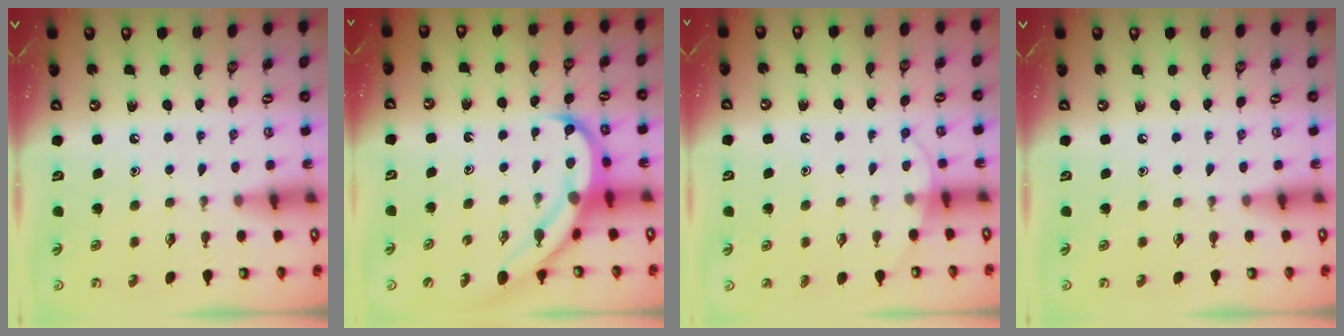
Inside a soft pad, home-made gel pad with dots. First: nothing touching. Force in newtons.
{"total": 8.4, "press": 8.3, "slide": 1.0}
{"total": 3.9, "press": 3.9, "slide": 0.3}
{"total": 0.0}